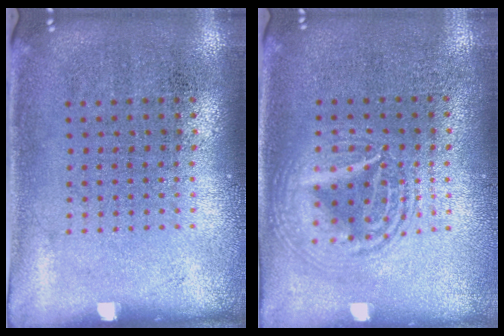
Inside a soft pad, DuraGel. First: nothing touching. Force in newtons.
{"total": 2.6, "press": 2.5, "slide": 0.3}